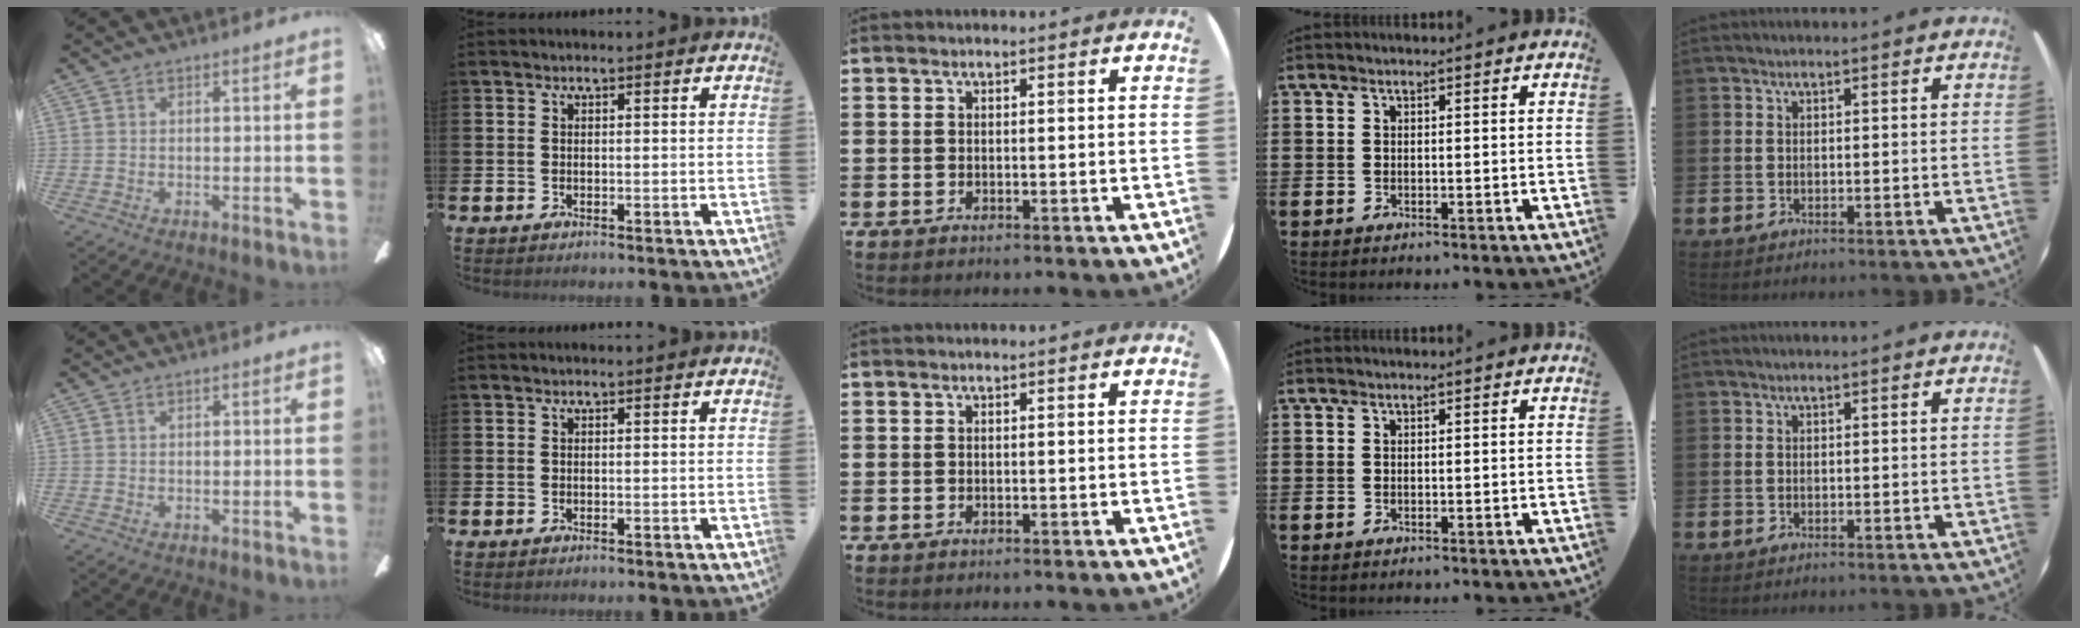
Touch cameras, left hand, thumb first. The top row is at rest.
{}